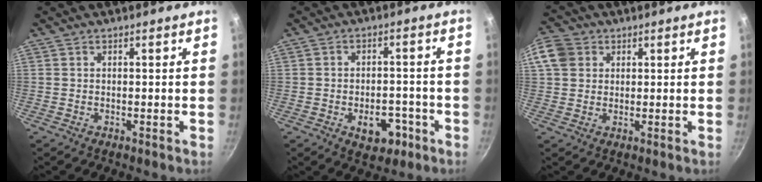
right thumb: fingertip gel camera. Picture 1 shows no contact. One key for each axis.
{"total": 7.7, "fx": -3.3, "fy": 5.0, "fz": 4.8, "tx": -0.038, "ty": 0.020, "tz": -0.039}
{"total": 6.7, "fx": 2.0, "fy": 5.6, "fz": 3.1, "tx": -0.044, "ty": 0.004, "tz": 0.027}